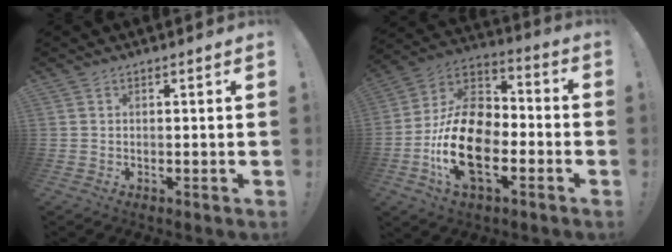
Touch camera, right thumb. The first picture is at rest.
{"total": 21.0, "force": [-6.4, 12.9, 15.2], "torque": [-0.300, 0.033, -0.103]}